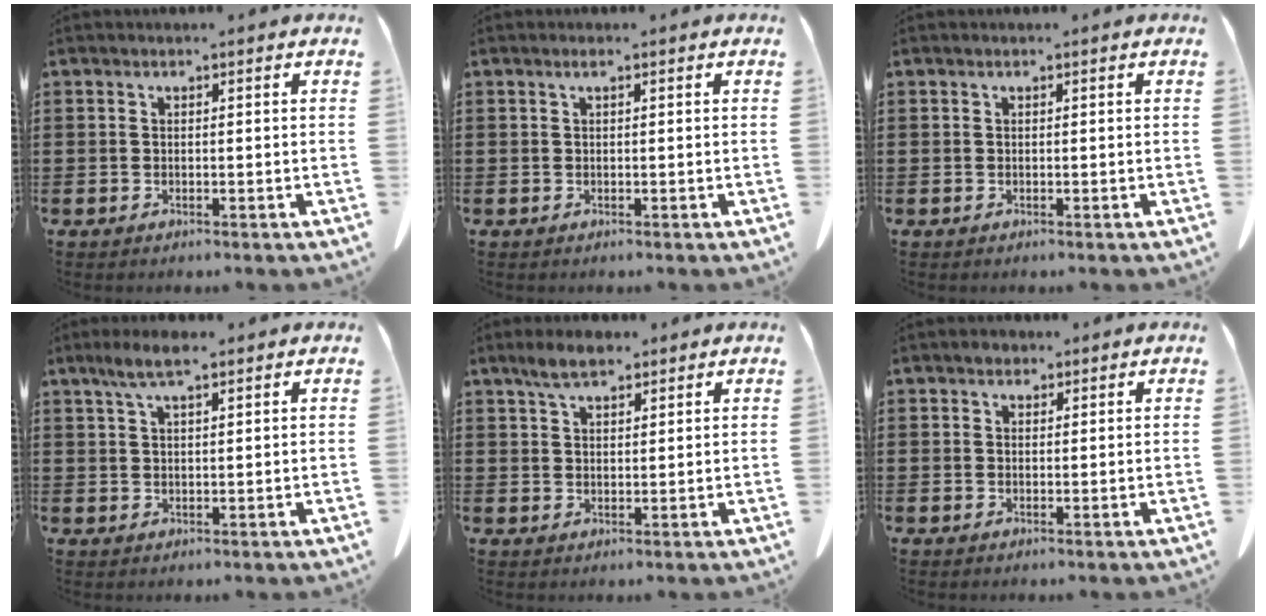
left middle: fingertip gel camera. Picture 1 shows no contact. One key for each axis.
{"total": 0.6, "fx": 0.2, "fy": 0.0, "fz": 0.6, "tx": -0.011, "ty": 0.000, "tz": 0.004}
{"total": 0.0}
{"total": 4.6, "fx": 2.8, "fy": 1.1, "fz": 3.5, "tx": -0.072, "ty": 0.006, "tz": 0.049}
{"total": 4.4, "fx": 3.3, "fy": 1.4, "fz": 2.5, "tx": -0.056, "ty": 0.004, "tz": 0.060}
{"total": 1.4, "fx": 1.0, "fy": 0.9, "fz": 0.2, "tx": 0.000, "ty": 0.003, "tz": 0.018}